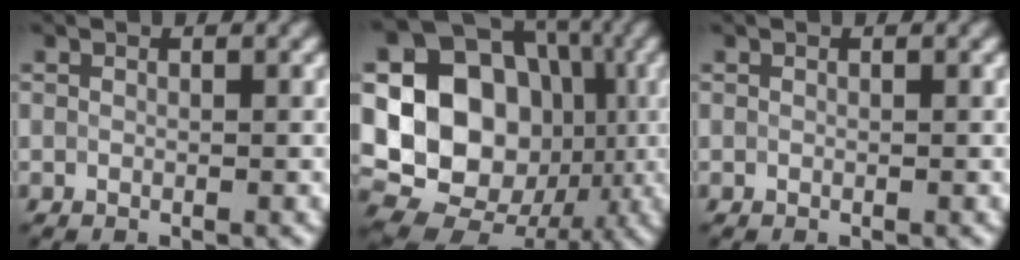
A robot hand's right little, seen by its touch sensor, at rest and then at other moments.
{"total": 16.2, "force": [-0.5, 13.3, 9.2], "torque": [-0.148, 0.001, -0.026]}
{"total": 0.0}